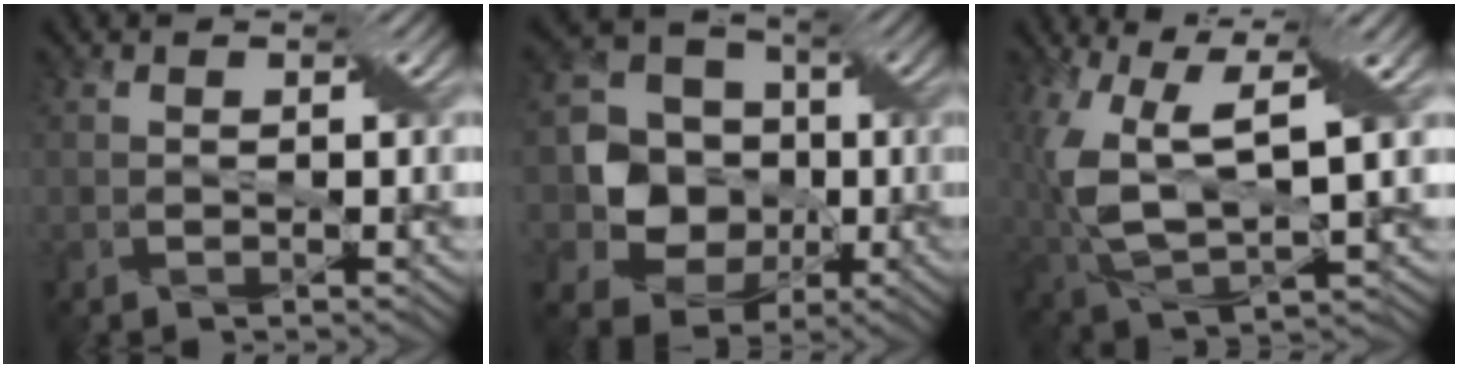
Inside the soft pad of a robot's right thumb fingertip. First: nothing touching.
{"total": 9.4, "force": [-0.9, 8.5, 4.0], "torque": [-0.102, -0.002, -0.030]}
{"total": 11.8, "force": [2.9, 5.9, 9.8], "torque": [-0.232, -0.011, 0.063]}